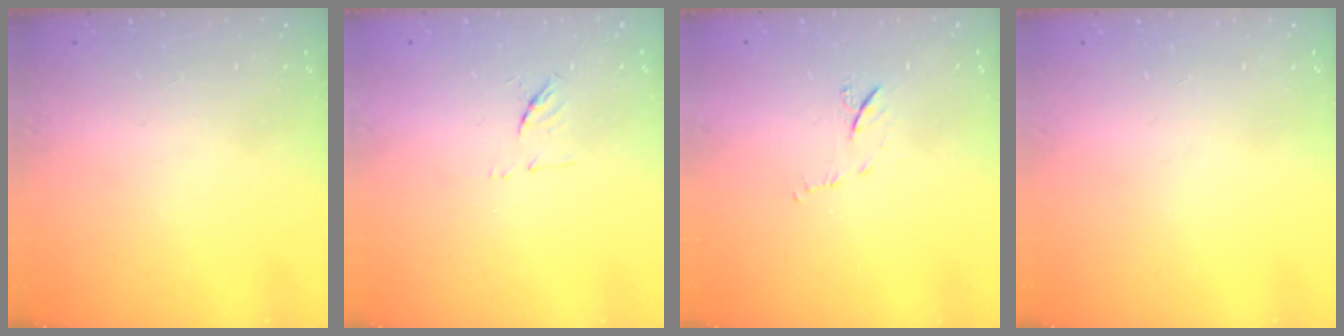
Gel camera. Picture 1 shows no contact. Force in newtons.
{"total": 6.8, "press": 6.6, "slide": 1.2}
{"total": 7.0, "press": 7.0, "slide": 0.7}
{"total": 0.0}